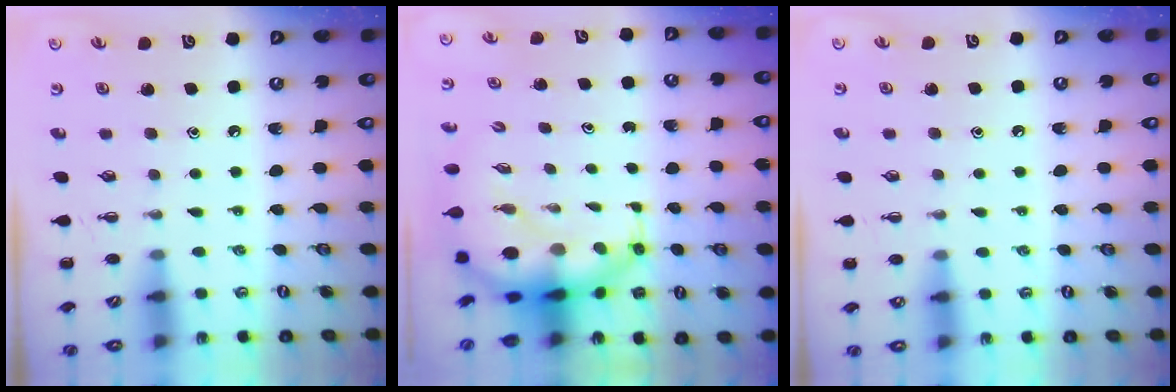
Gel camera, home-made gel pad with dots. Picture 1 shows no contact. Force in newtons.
{"total": 7.5, "press": 7.2, "slide": 2.1}
{"total": 3.2, "press": 3.1, "slide": 1.1}